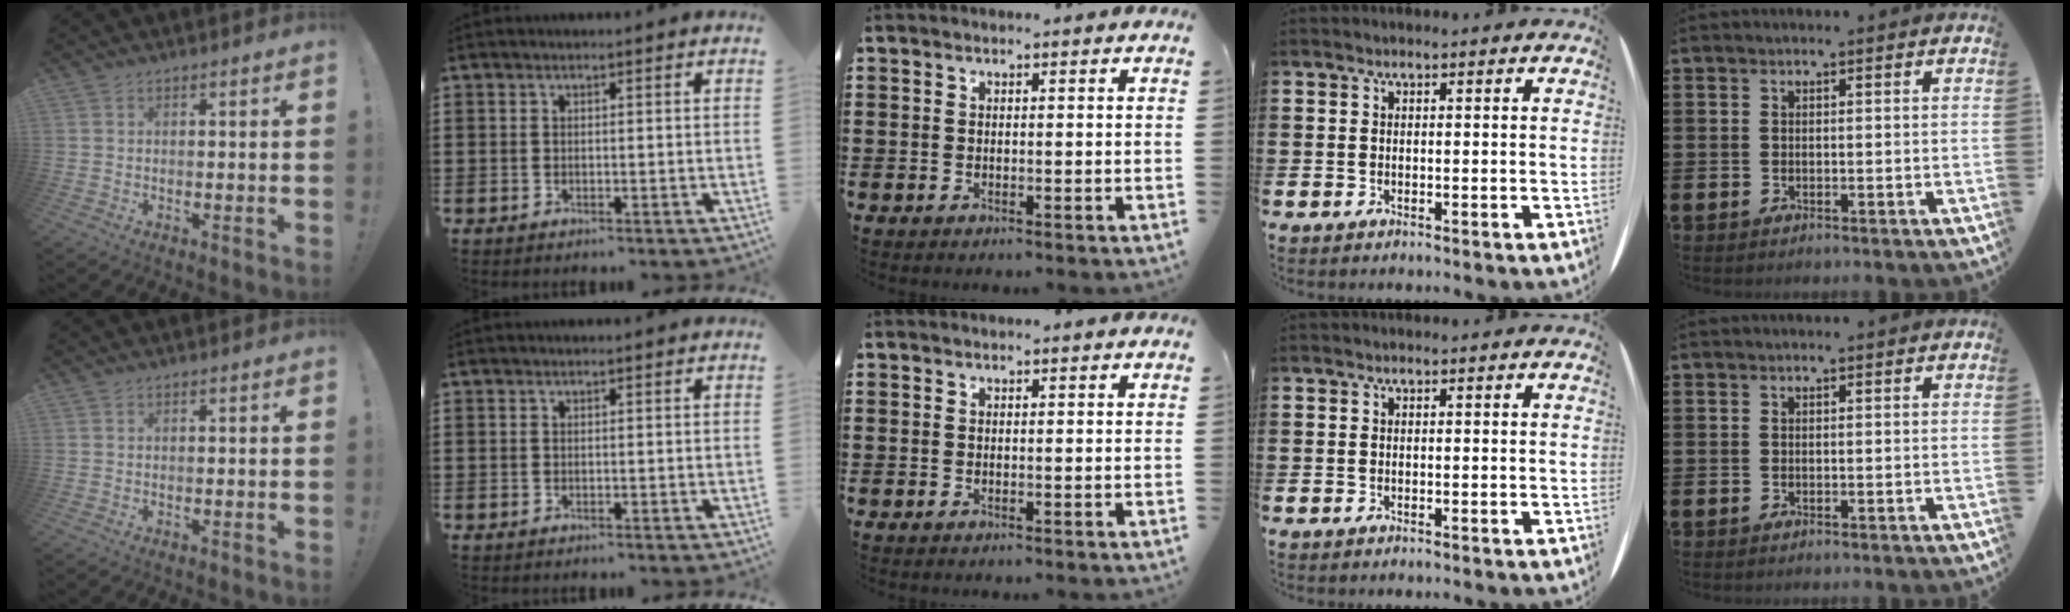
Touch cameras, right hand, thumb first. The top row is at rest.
{}